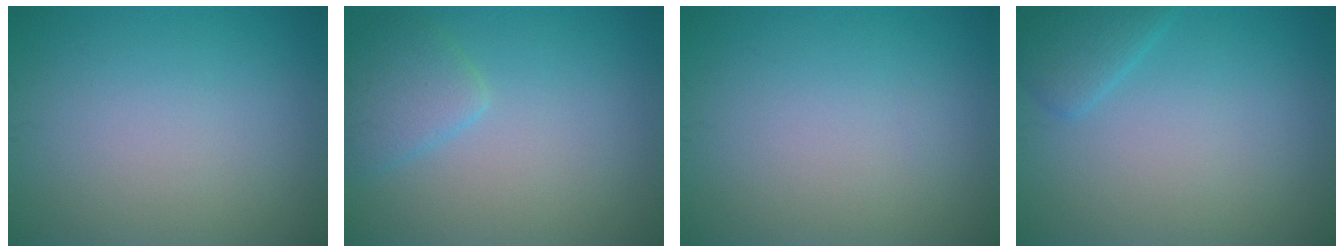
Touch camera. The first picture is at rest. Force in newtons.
{"total": 2.5, "press": 2.5, "slide": 0.2}
{"total": 0.0}
{"total": 1.9, "press": 1.9, "slide": 0.1}